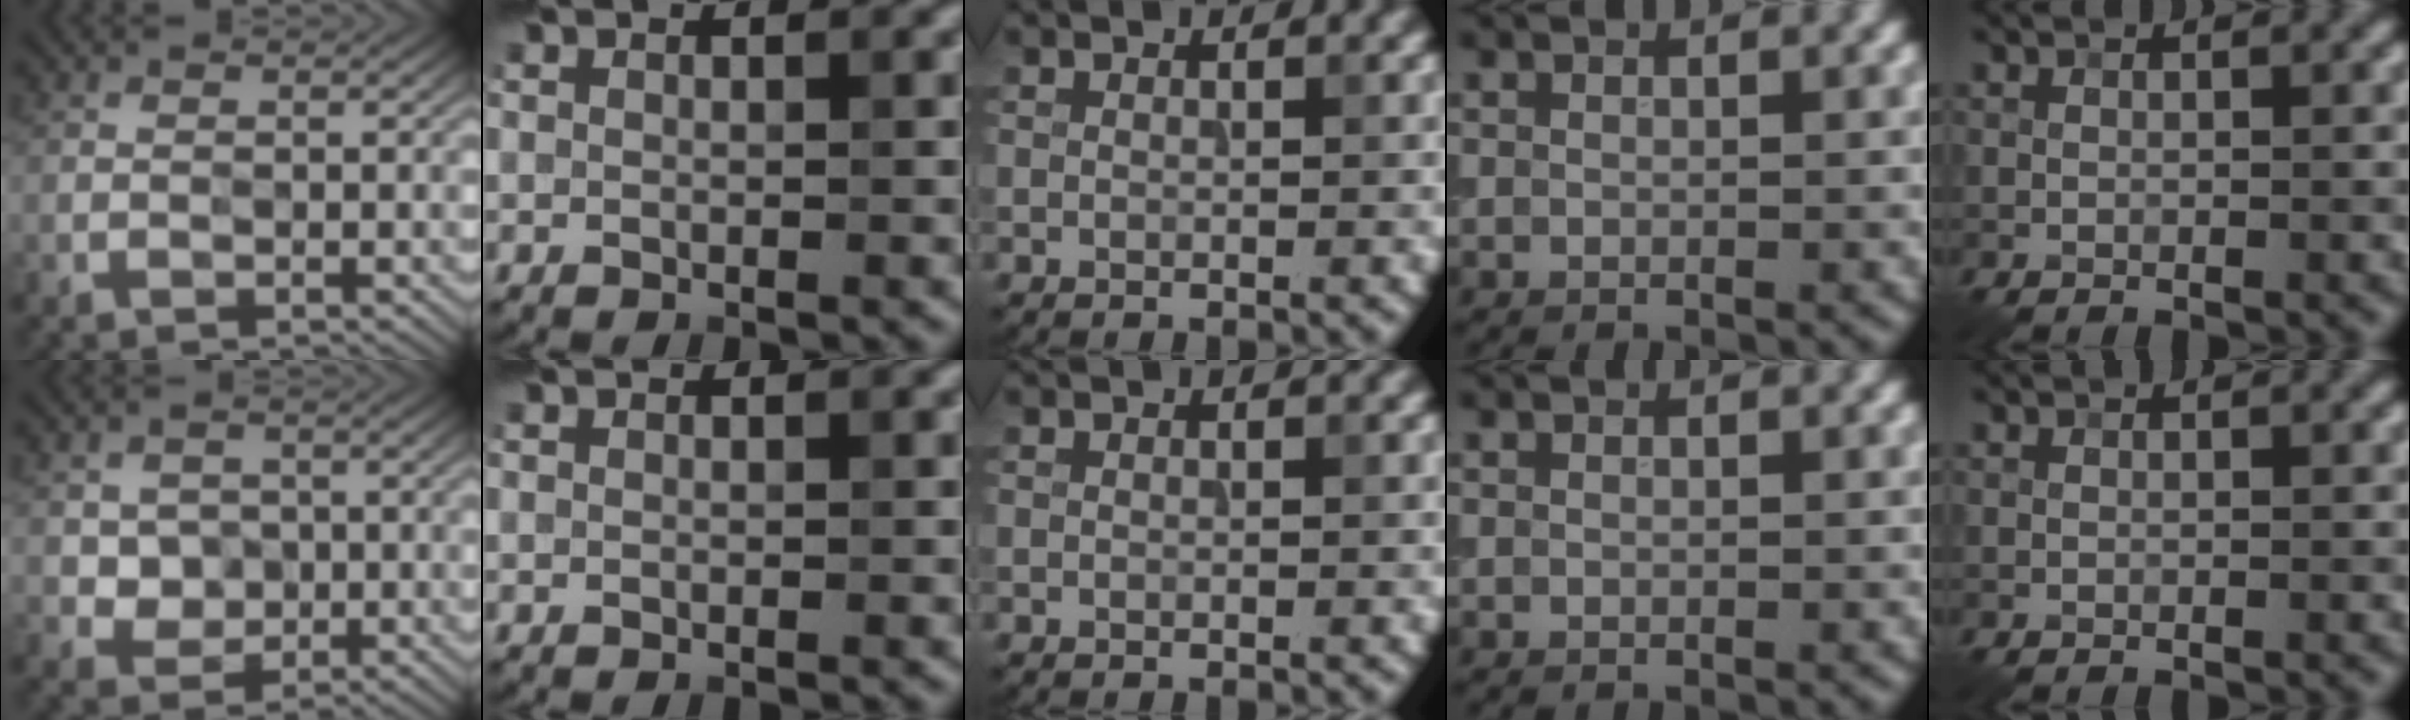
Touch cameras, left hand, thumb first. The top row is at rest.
{"thumb": {"total": 3.1, "force": [1.2, 2.8, -0.5], "torque": [-0.006, -0.004, 0.017]}}